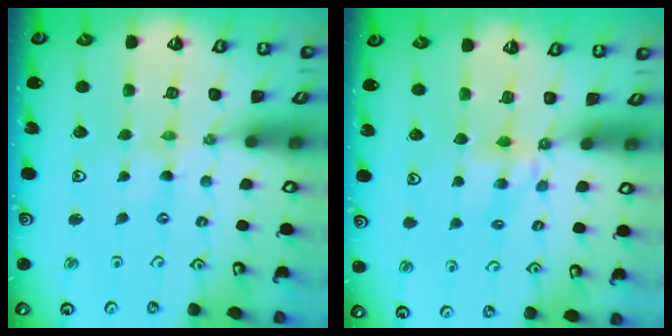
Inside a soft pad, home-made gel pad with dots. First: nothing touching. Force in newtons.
{"total": 4.9, "press": 4.8, "slide": 0.8}